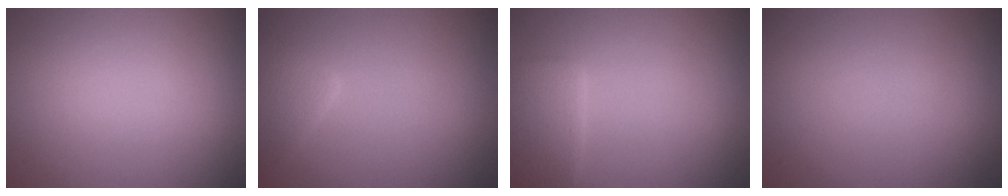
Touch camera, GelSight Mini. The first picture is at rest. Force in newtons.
{"total": 2.7, "press": 2.7, "slide": 0.2}
{"total": 2.9, "press": 2.9, "slide": 0.1}
{"total": 0.0}